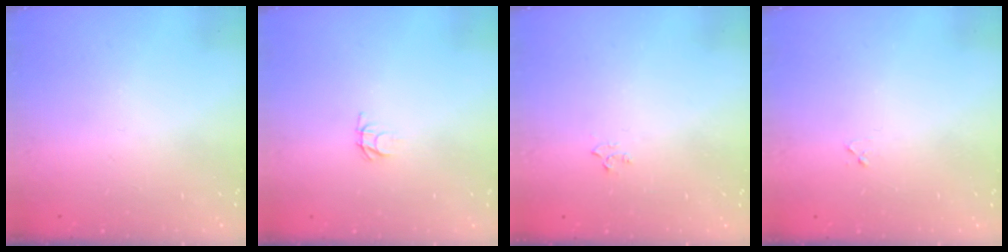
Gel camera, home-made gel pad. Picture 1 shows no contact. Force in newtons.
{"total": 2.5, "press": 2.5, "slide": 0.3}
{"total": 3.2, "press": 3.2, "slide": 0.4}
{"total": 2.2, "press": 2.2, "slide": 0.1}